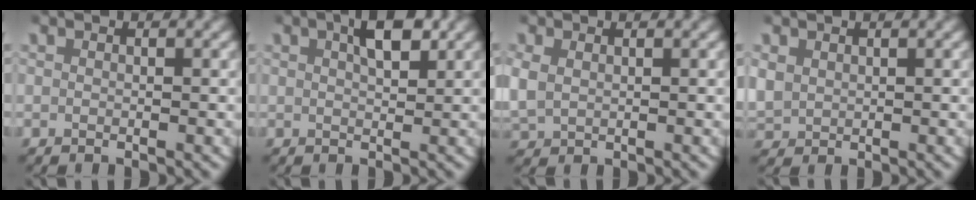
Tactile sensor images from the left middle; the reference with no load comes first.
{"total": 3.5, "force": [1.5, 1.3, 2.9], "torque": [-0.038, 0.008, 0.022]}
{"total": 2.9, "force": [0.5, 2.5, 1.5], "torque": [-0.051, -0.005, 0.017]}
{"total": 2.9, "force": [0.6, 2.6, 1.1], "torque": [-0.040, -0.005, 0.020]}